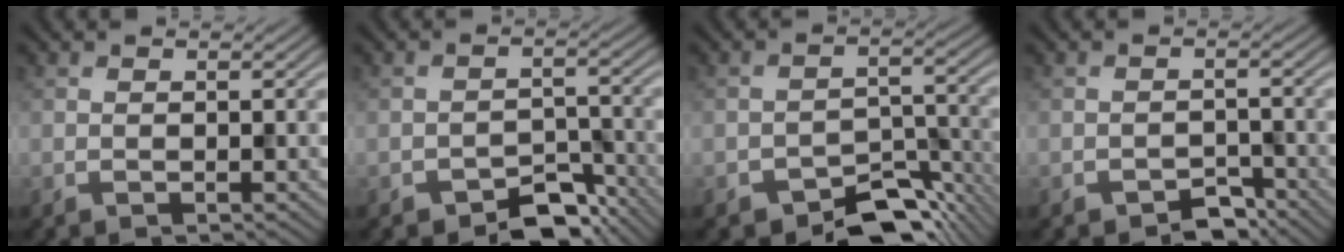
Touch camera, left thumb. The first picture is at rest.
{"total": 5.6, "force": [-4.0, 2.9, 2.5], "torque": [-0.032, -0.003, -0.068]}
{"total": 7.9, "force": [-5.9, 3.9, 3.6], "torque": [-0.043, -0.014, -0.095]}
{"total": 3.1, "force": [-2.4, 1.5, 1.2], "torque": [-0.019, 0.000, -0.042]}